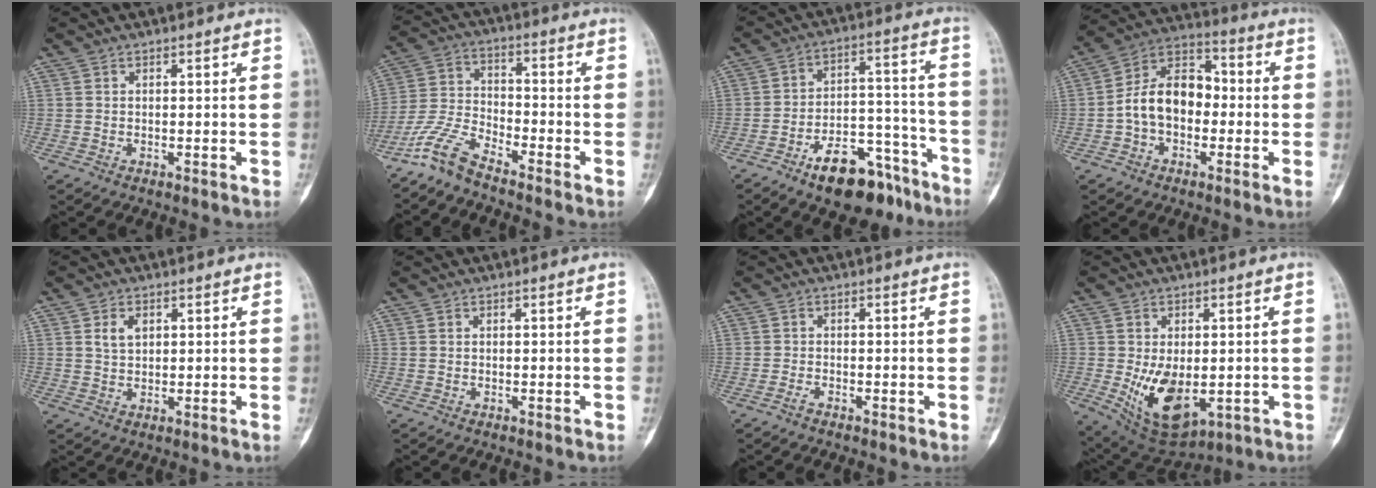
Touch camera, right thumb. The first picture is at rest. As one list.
[{"total": 7.6, "force": [-6.5, 1.8, 3.5], "torque": [-0.086, 0.046, -0.143]}, {"total": 15.4, "force": [-10.5, 7.3, 8.6], "torque": [-0.100, 0.092, -0.160]}, {"total": 12.1, "force": [-1.5, 8.2, 8.8], "torque": [-0.135, 0.043, -0.041]}, {"total": 3.3, "force": [1.2, 2.1, 2.3], "torque": [-0.034, -0.004, 0.022]}, {"total": 0.0}, {"total": 1.0, "force": [-0.9, 0.4, 0.3], "torque": [-0.012, 0.002, -0.019]}, {"total": 11.1, "force": [-1.9, 6.1, 9.1], "torque": [-0.149, -0.015, -0.012]}]